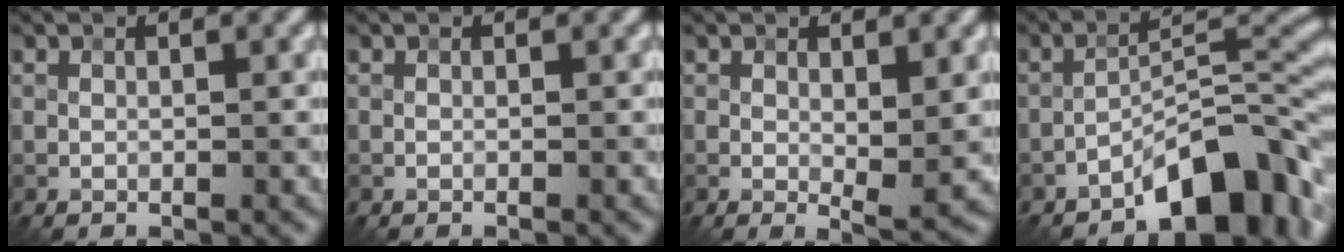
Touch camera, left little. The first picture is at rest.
{"total": 0.0}
{"total": 2.0, "force": [0.4, 0.6, 1.9], "torque": [-0.026, -0.008, 0.007]}
{"total": 7.9, "force": [-5.2, 2.3, 5.4], "torque": [-0.074, 0.018, -0.088]}